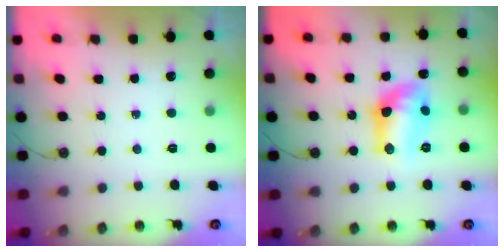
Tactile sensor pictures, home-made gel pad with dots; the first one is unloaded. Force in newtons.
{"total": 13.5, "press": 13.1, "slide": 3.3}